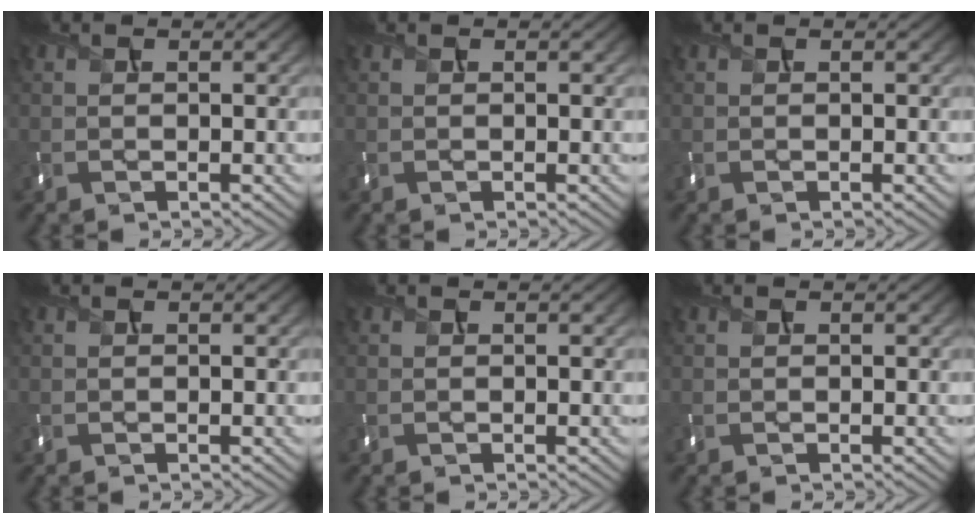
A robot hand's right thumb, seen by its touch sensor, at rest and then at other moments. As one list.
[{"total": 0.0}, {"total": 0.0}, {"total": 0.0}, {"total": 0.0}, {"total": 0.0}]